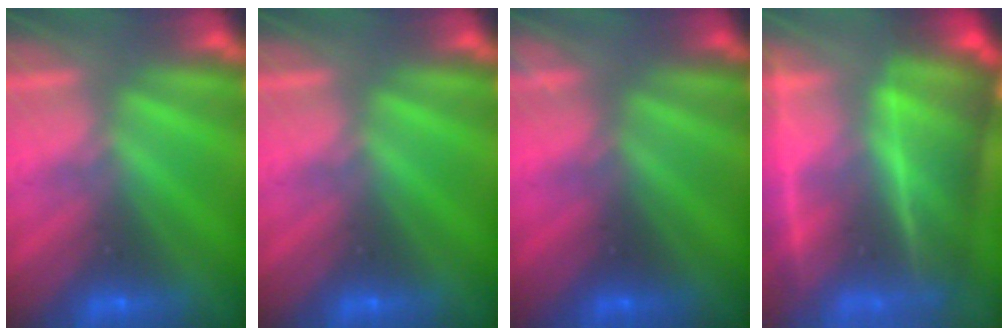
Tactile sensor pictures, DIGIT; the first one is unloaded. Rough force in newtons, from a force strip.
{"total": 0.0}
{"total": 2.2}
{"total": 7.0}